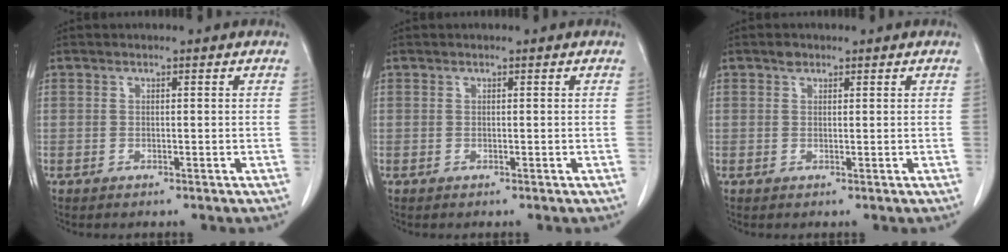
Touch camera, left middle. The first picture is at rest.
{"total": 0.0}
{"total": 1.0, "force": [0.7, 0.6, 0.3], "torque": [-0.005, 0.001, 0.011]}